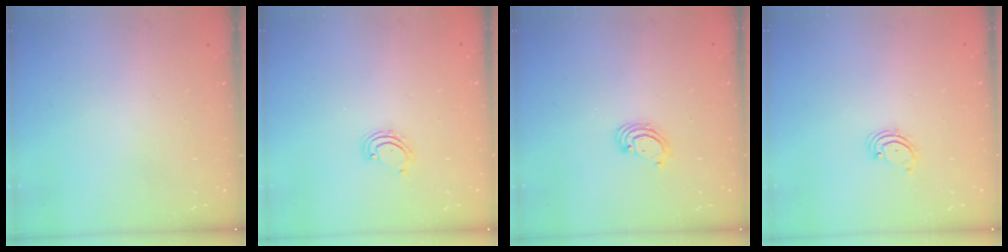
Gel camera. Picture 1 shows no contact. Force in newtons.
{"total": 2.7, "press": 2.6, "slide": 0.5}
{"total": 3.4, "press": 3.4, "slide": 0.3}
{"total": 2.1, "press": 2.1, "slide": 0.3}